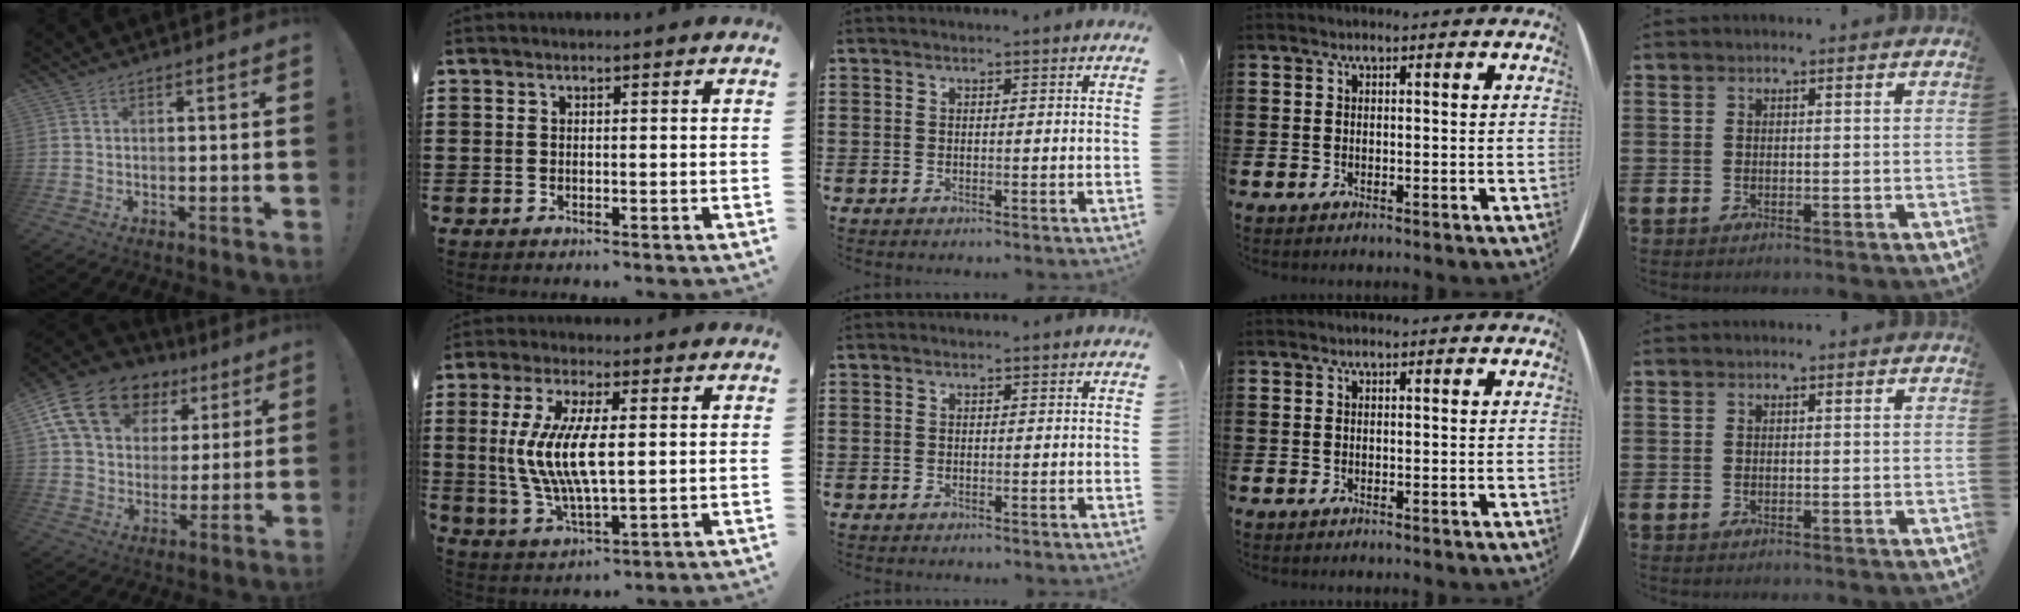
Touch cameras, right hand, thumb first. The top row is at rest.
{"thumb": {"total": 18.9, "force": [9.1, 13.2, 10.0], "torque": [-0.162, -0.035, 0.174]}, "index": {"total": 9.6, "force": [0.7, 3.2, 9.0], "torque": [-0.196, -0.003, 0.006]}}